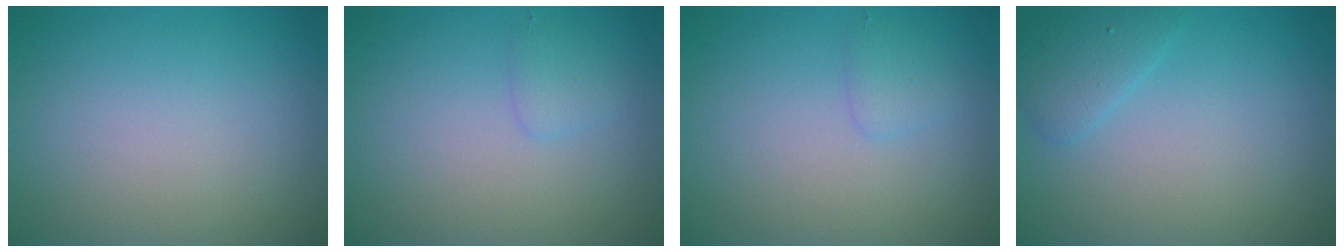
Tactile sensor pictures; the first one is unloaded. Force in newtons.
{"total": 1.1, "press": 1.1, "slide": 0.1}
{"total": 1.1, "press": 1.1, "slide": 0.1}
{"total": 1.8, "press": 1.8, "slide": 0.1}